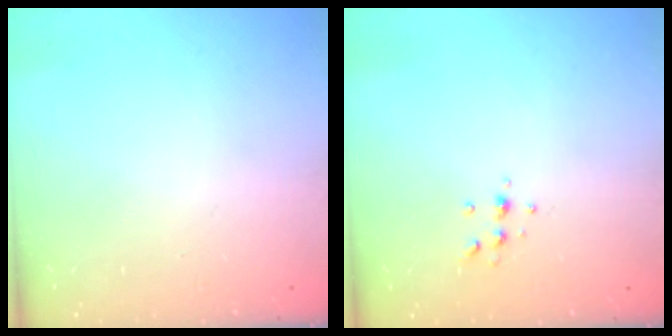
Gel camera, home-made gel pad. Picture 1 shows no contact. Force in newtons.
{"total": 5.4, "press": 5.4, "slide": 0.7}